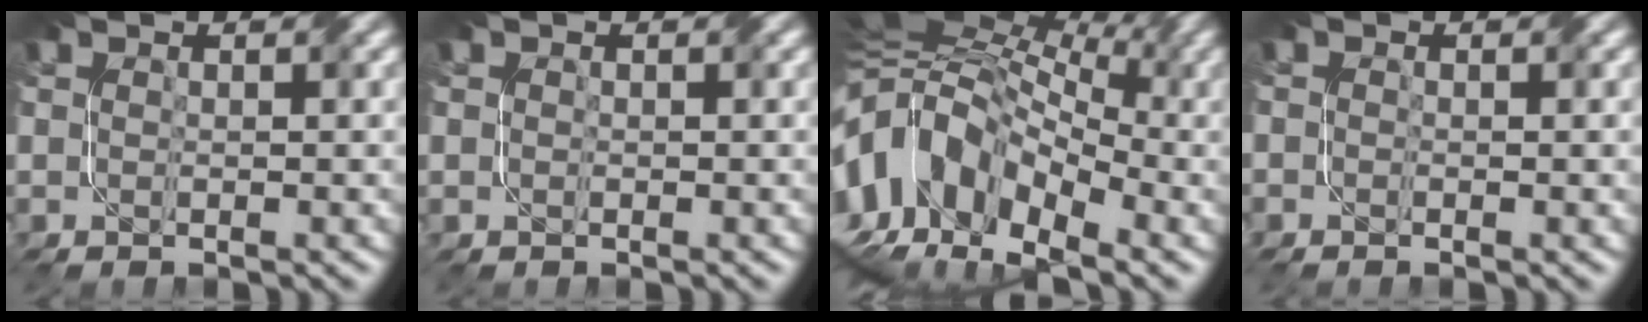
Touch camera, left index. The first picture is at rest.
{"total": 0.7, "force": [0.1, 0.6, -0.1], "torque": [0.005, -0.004, -0.001]}
{"total": 14.5, "force": [-2.8, 9.3, 10.7], "torque": [-0.223, 0.022, -0.066]}
{"total": 0.9, "force": [-0.3, 0.6, 0.7], "torque": [-0.011, -0.007, -0.006]}